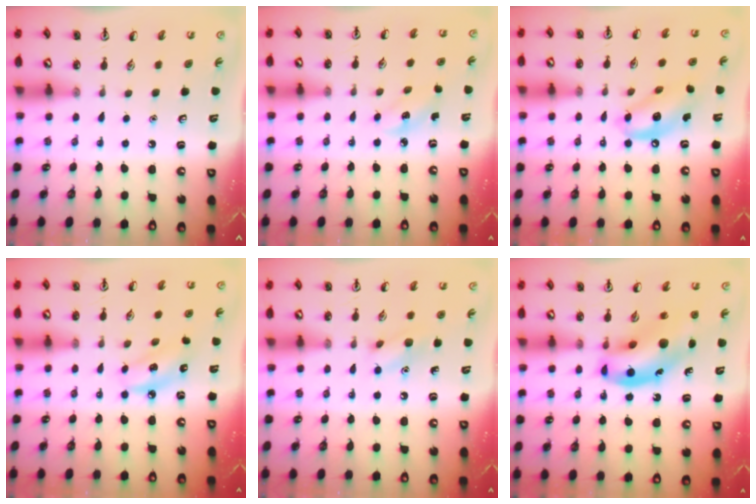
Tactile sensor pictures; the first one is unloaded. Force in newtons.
{"total": 2.6, "press": 2.5, "slide": 0.8}
{"total": 11.7, "press": 11.4, "slide": 2.6}
{"total": 6.1, "press": 6.0, "slide": 1.2}
{"total": 7.8, "press": 7.7, "slide": 1.4}
{"total": 16.3, "press": 15.8, "slide": 3.8}